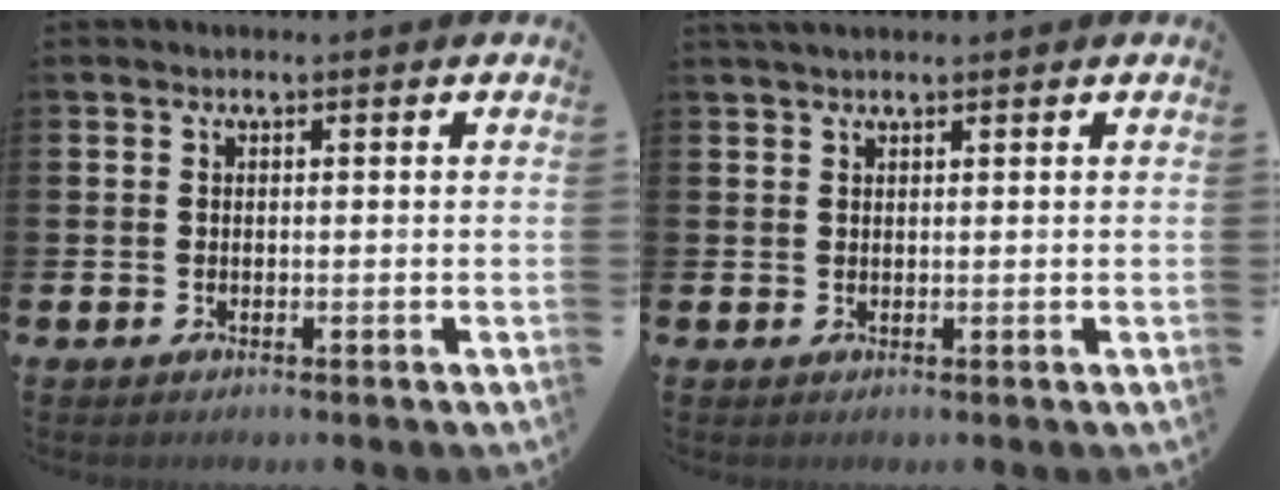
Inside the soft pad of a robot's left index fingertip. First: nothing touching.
{"total": 1.5, "force": [1.4, 0.4, 0.5], "torque": [-0.011, 0.003, 0.025]}